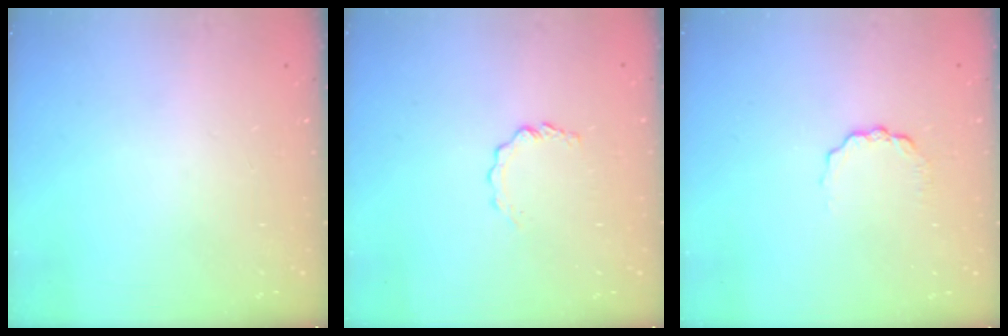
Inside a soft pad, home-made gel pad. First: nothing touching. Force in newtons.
{"total": 2.9, "press": 2.9, "slide": 0.3}
{"total": 2.7, "press": 2.7, "slide": 0.3}